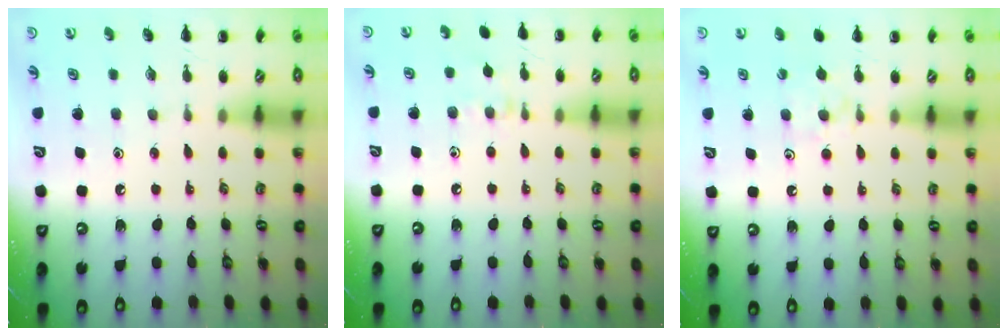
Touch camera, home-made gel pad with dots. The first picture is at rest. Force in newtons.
{"total": 6.0, "press": 5.7, "slide": 1.9}
{"total": 5.7, "press": 5.4, "slide": 1.9}